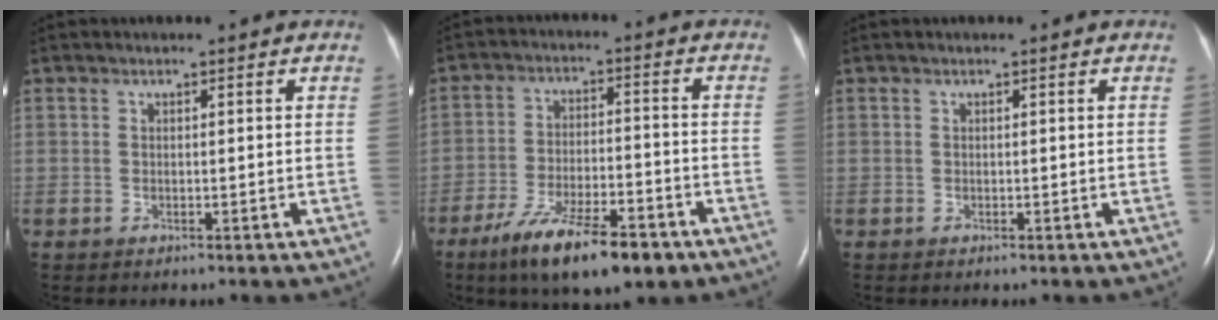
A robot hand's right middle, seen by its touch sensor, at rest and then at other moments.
{"total": 13.0, "force": [-8.6, 3.2, 9.3], "torque": [-0.165, -0.019, -0.141]}
{"total": 0.0}